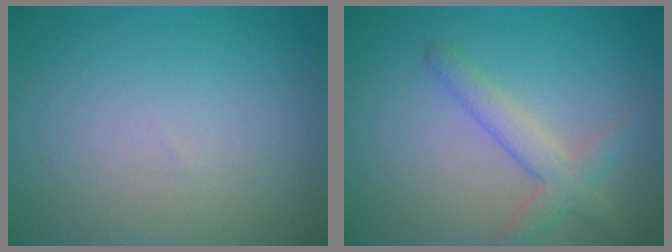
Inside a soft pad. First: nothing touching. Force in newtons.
{"total": 2.9, "press": 2.9, "slide": 0.2}